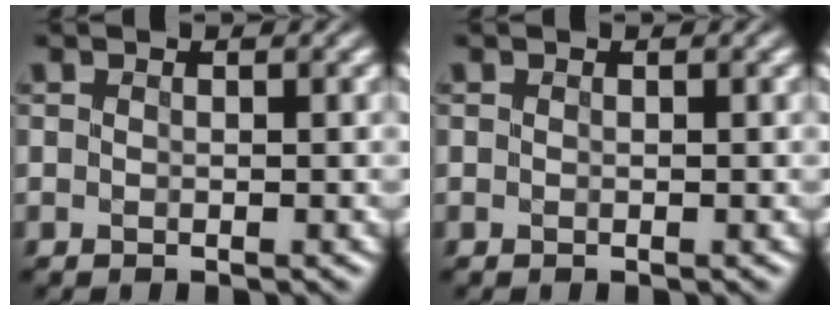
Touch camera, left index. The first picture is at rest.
{"total": 0.0}